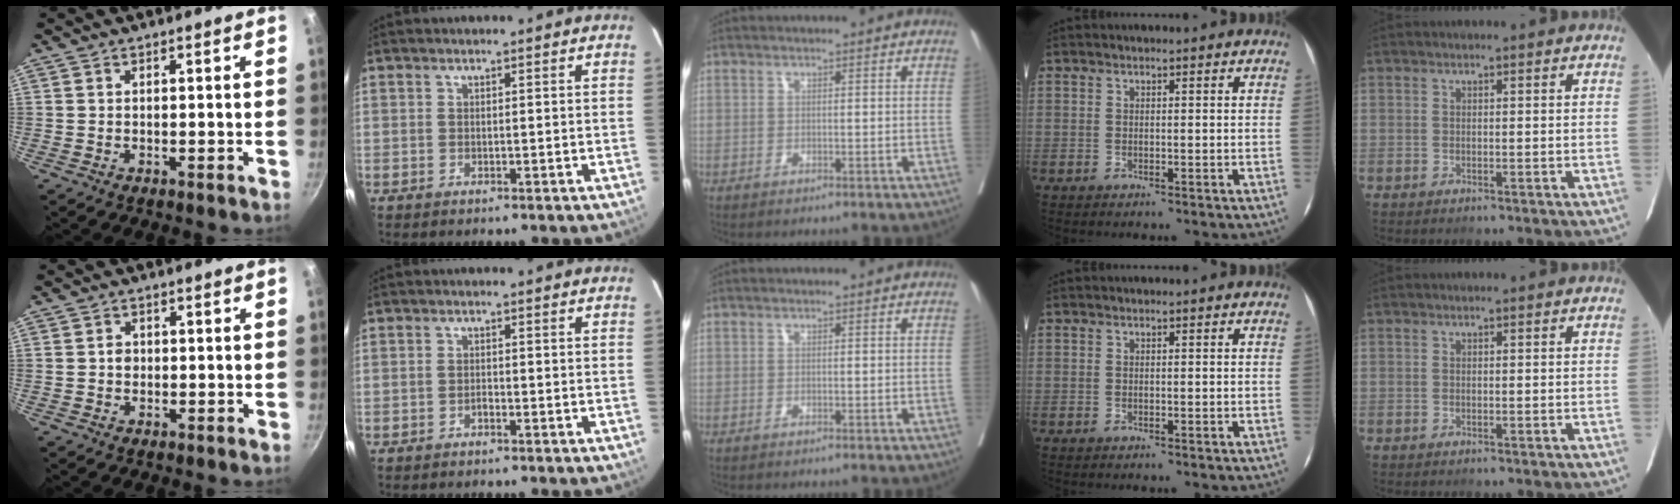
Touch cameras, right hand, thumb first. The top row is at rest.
{"thumb": {"total": 2.0, "force": [-0.2, 1.7, 1.0], "torque": [-0.006, 0.006, -0.004]}, "index": {"total": 0.8, "force": [-0.6, 0.3, 0.5], "torque": [-0.008, 0.002, -0.012]}}